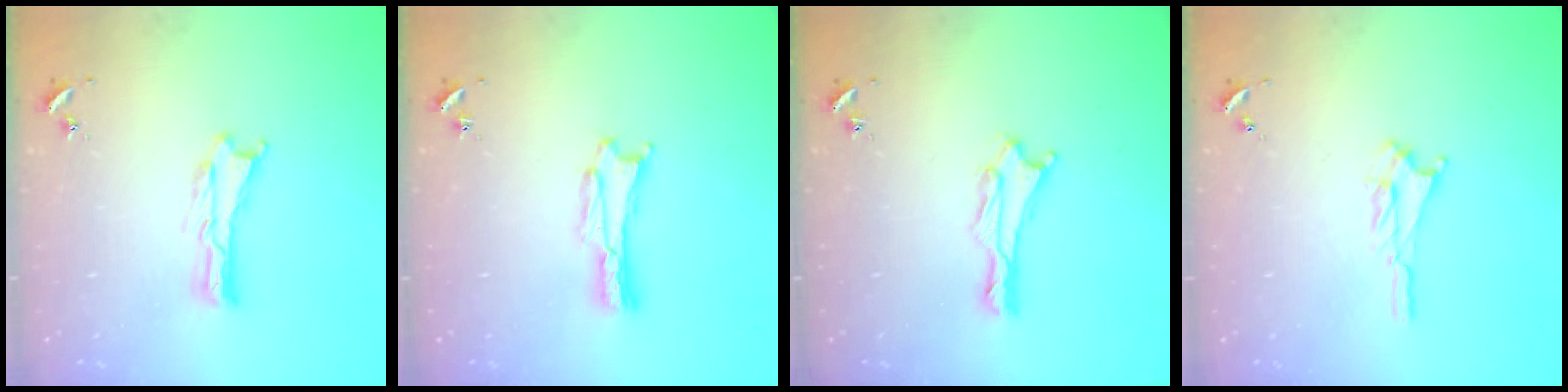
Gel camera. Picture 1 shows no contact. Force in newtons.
{"total": 1.1, "press": 1.1, "slide": 0.0}
{"total": 1.9, "press": 1.9, "slide": 0.1}
{"total": 1.7, "press": 1.6, "slide": 0.3}